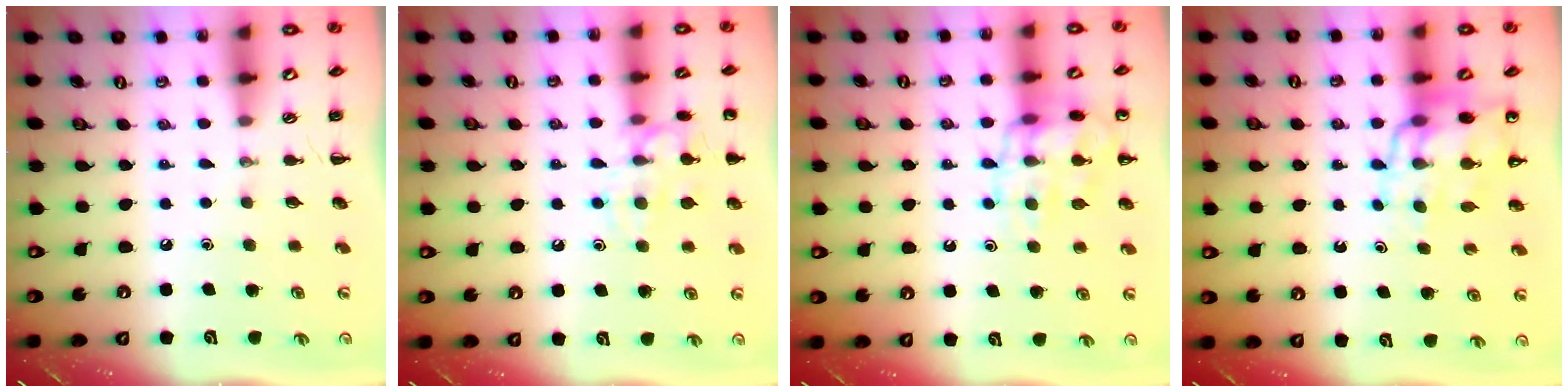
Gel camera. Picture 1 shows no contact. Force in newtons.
{"total": 12.7, "press": 12.7, "slide": 0.7}
{"total": 13.3, "press": 13.3, "slide": 1.1}
{"total": 14.5, "press": 14.0, "slide": 4.0}